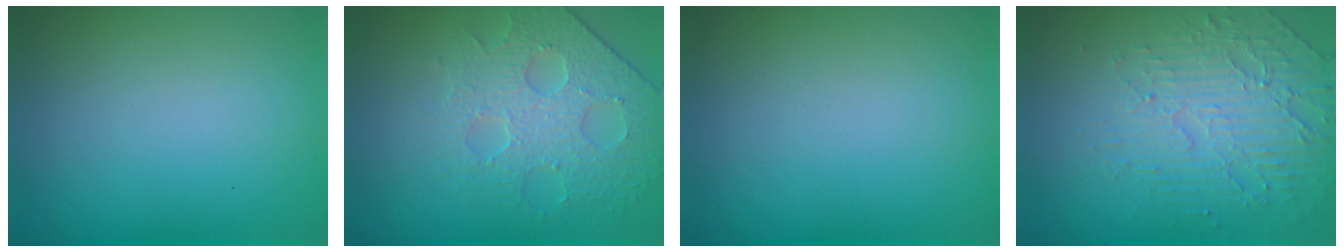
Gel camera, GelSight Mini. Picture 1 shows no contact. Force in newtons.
{"total": 3.9, "press": 3.8, "slide": 1.1}
{"total": 0.0}
{"total": 5.1, "press": 3.5, "slide": 3.7}